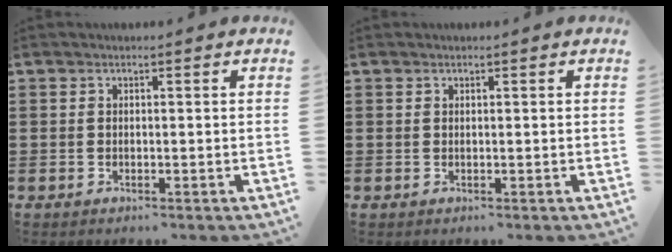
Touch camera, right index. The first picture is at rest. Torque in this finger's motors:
{"motor_torque": [0.88, 0.83, -0.02, 0.01]}